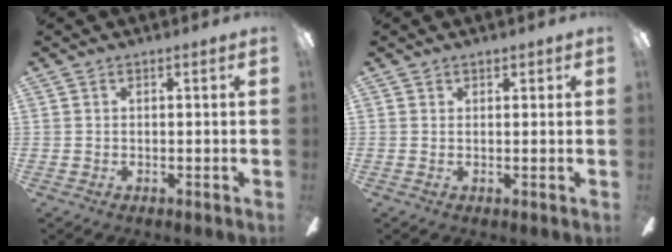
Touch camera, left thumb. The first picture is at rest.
{"total": 1.0, "force": [0.8, 0.4, 0.4], "torque": [0.000, -0.004, 0.013]}